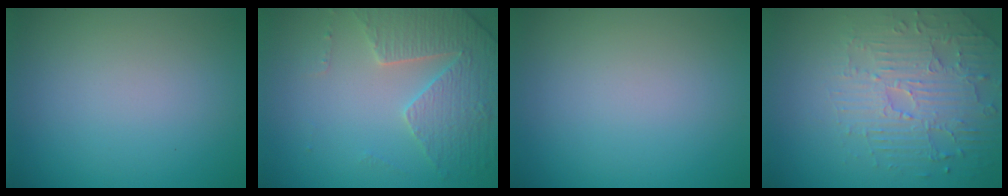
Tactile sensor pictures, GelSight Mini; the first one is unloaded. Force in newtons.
{"total": 4.5, "press": 3.8, "slide": 2.4}
{"total": 0.0}
{"total": 4.6, "press": 3.8, "slide": 2.6}